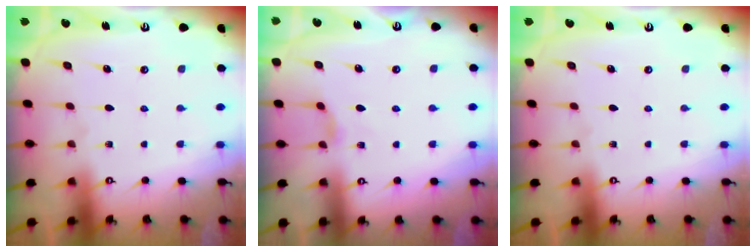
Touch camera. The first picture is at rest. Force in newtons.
{"total": 2.9, "press": 2.9, "slide": 0.5}
{"total": 0.0}